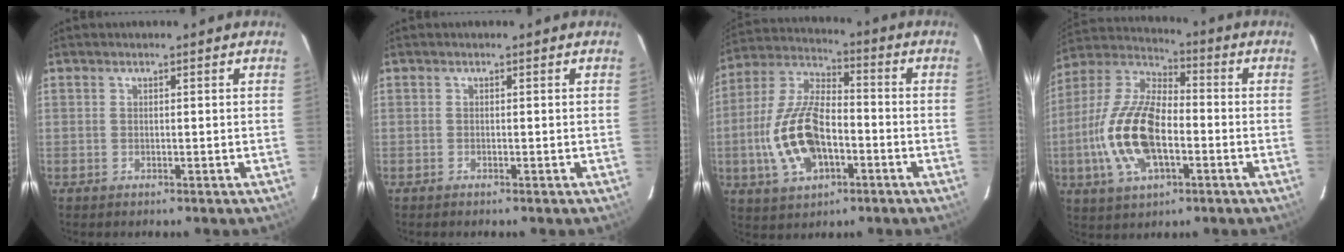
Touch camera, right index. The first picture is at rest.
{"total": 0.0}
{"total": 16.0, "force": [-4.3, 8.3, 13.0], "torque": [-0.278, 0.007, -0.074]}
{"total": 17.5, "force": [-4.0, 8.4, 14.8], "torque": [-0.316, 0.001, -0.078]}